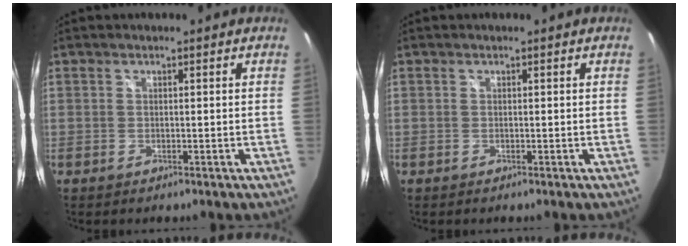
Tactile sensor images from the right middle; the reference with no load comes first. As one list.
[{"total": 0.0}]